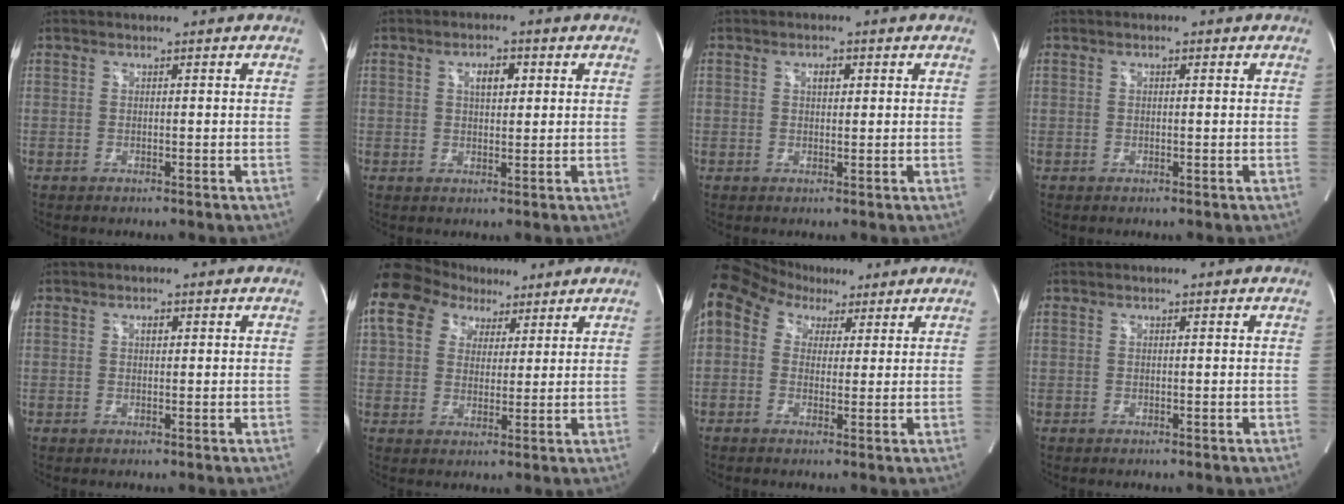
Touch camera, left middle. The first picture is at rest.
{"total": 3.4, "force": [1.2, 1.5, 2.8], "torque": [-0.047, 0.007, 0.019]}
{"total": 1.7, "force": [0.6, 0.8, 1.3], "torque": [-0.022, 0.002, 0.010]}
{"total": 0.8, "force": [0.3, 0.3, 0.6], "torque": [-0.015, 0.003, 0.005]}
{"total": 0.6, "force": [0.2, 0.2, 0.5], "torque": [-0.011, 0.001, 0.004]}
{"total": 20.3, "force": [11.6, 14.1, 8.9], "torque": [-0.255, 0.095, 0.212]}
{"total": 14.1, "force": [7.5, 10.1, 6.5], "torque": [-0.170, 0.086, 0.137]}
{"total": 0.0}